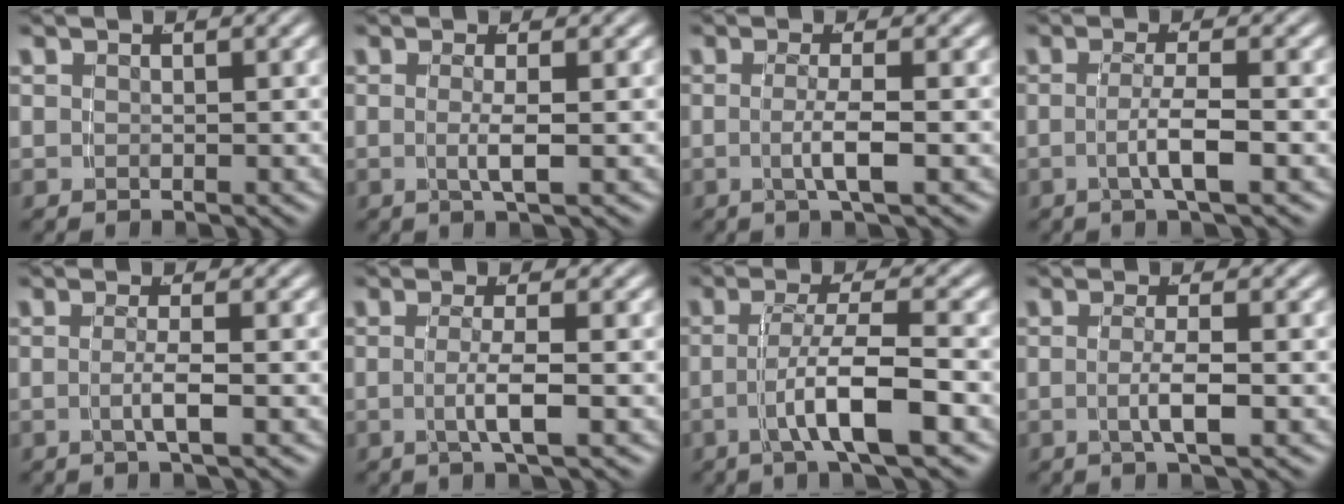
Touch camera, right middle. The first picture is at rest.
{"total": 2.0, "force": [-0.4, -0.6, 1.9], "torque": [-0.039, -0.010, -0.002]}
{"total": 2.5, "force": [-0.6, -0.6, 2.4], "torque": [-0.042, -0.007, -0.008]}
{"total": 2.8, "force": [-1.0, -0.5, 2.6], "torque": [-0.043, -0.004, -0.014]}
{"total": 2.0, "force": [-0.8, -0.7, 1.7], "torque": [-0.033, -0.007, -0.010]}
{"total": 2.6, "force": [-0.6, -0.6, 2.5], "torque": [-0.045, -0.006, -0.008]}
{"total": 5.0, "force": [-1.7, 0.3, 4.7], "torque": [-0.081, -0.002, -0.028]}
{"total": 2.3, "force": [-0.7, -0.5, 2.2], "torque": [-0.039, -0.007, -0.008]}